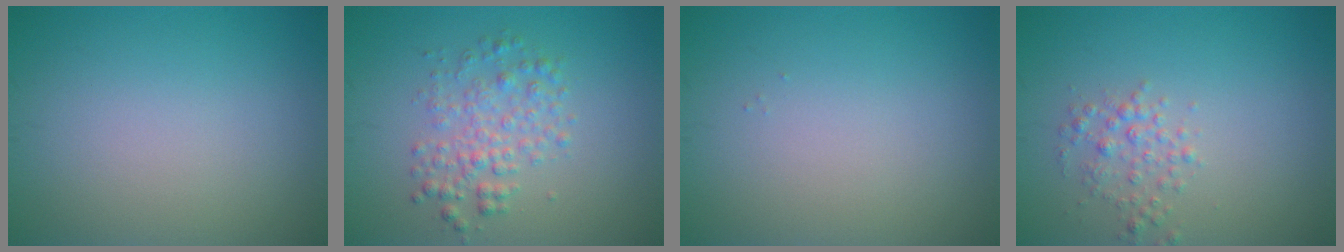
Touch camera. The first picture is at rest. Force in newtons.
{"total": 3.1, "press": 3.1, "slide": 0.0}
{"total": 0.0}
{"total": 1.9, "press": 1.9, "slide": 0.0}